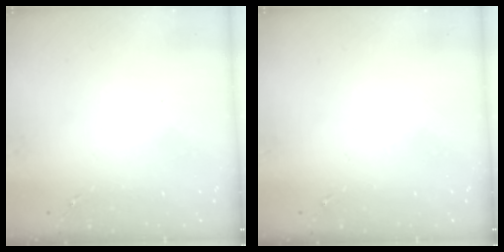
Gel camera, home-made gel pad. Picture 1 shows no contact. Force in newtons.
{"total": 0.0}